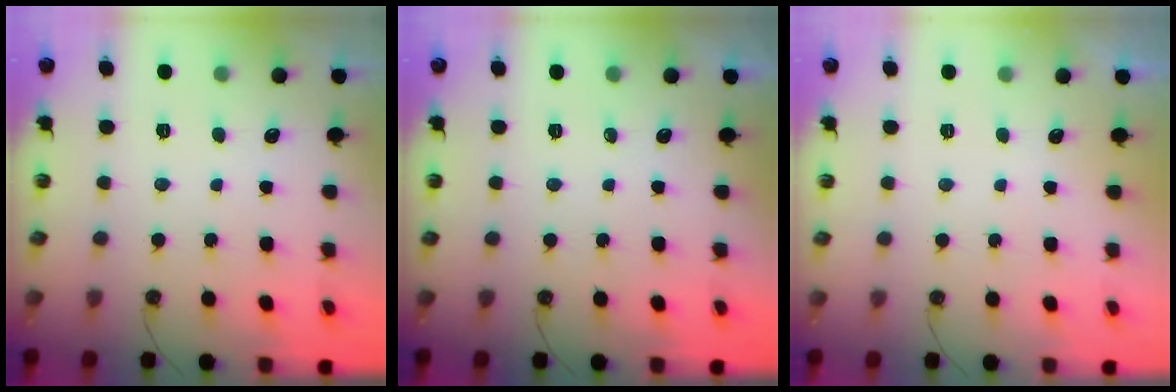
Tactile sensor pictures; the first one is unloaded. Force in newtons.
{"total": 0.0}
{"total": 0.0}